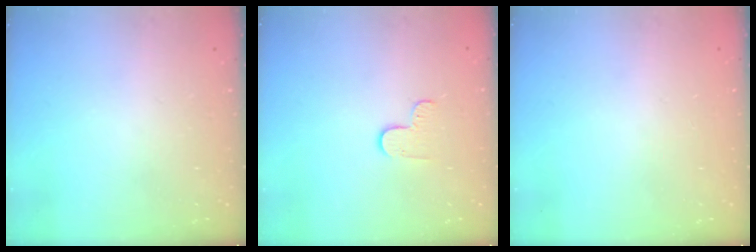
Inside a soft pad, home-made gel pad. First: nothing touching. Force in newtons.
{"total": 4.6, "press": 4.5, "slide": 0.5}
{"total": 0.7, "press": 0.7, "slide": 0.1}